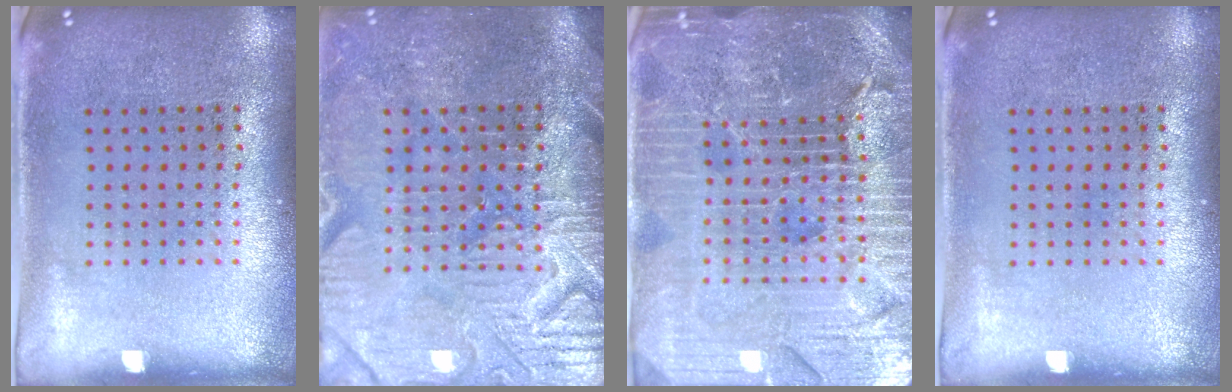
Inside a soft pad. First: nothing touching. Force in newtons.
{"total": 4.3, "press": 4.0, "slide": 1.6}
{"total": 5.9, "press": 5.3, "slide": 2.7}
{"total": 0.0}